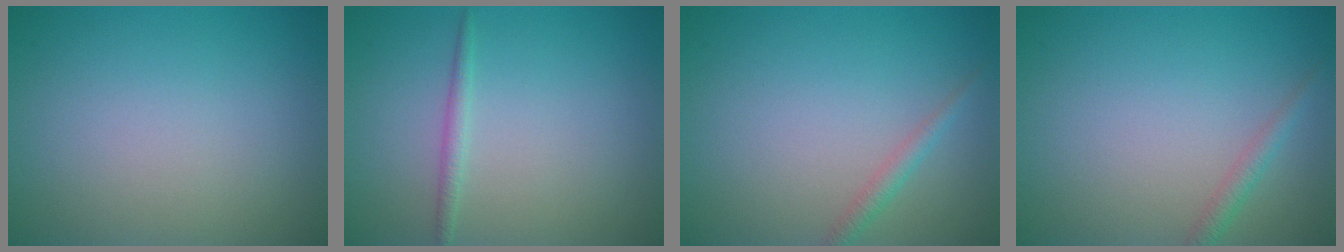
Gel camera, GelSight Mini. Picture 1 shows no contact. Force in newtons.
{"total": 1.1, "press": 1.1, "slide": 0.1}
{"total": 1.3, "press": 1.3, "slide": 0.0}
{"total": 1.4, "press": 1.4, "slide": 0.0}